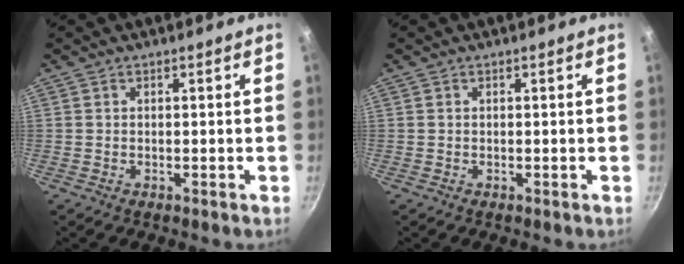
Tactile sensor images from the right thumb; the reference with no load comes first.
{"total": 0.0}